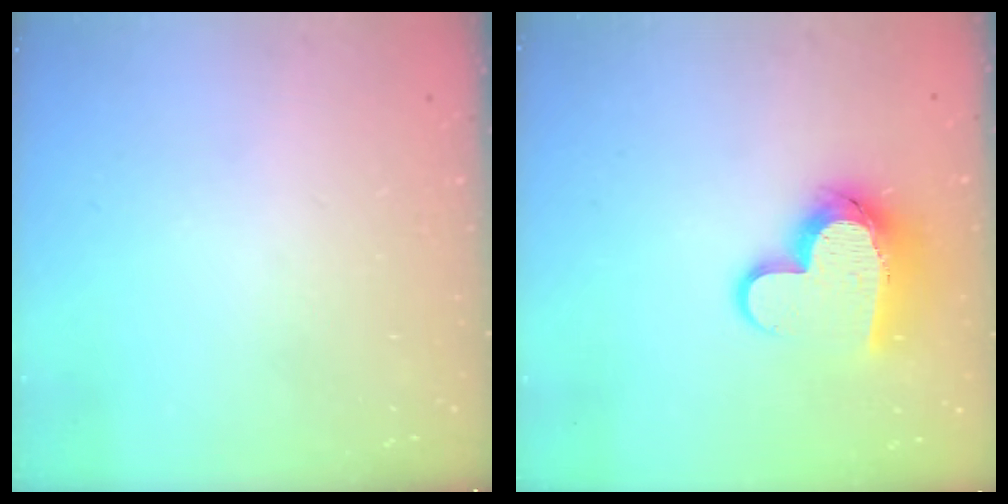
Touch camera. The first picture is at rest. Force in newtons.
{"total": 13.2, "press": 13.2, "slide": 0.9}